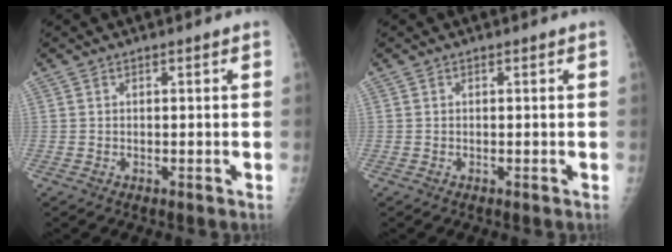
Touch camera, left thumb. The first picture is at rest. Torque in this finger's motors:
{"motor_torque": [0.07, 0.20, -0.19, -0.04, -0.01]}